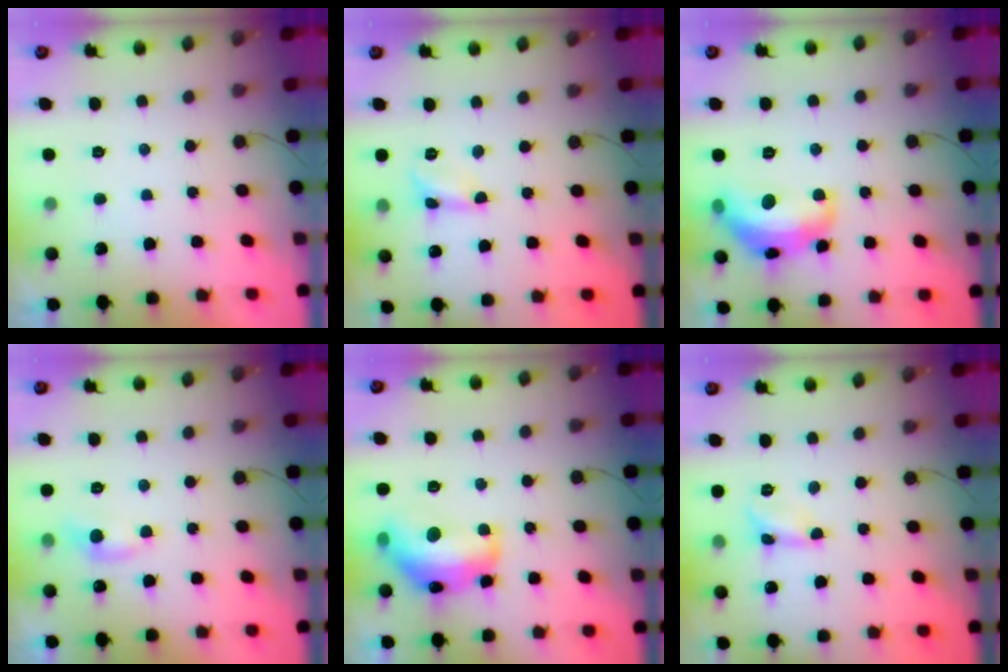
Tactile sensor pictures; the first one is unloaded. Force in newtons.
{"total": 2.6, "press": 2.6, "slide": 0.2}
{"total": 15.7, "press": 15.6, "slide": 0.9}
{"total": 5.1, "press": 5.1, "slide": 0.7}
{"total": 16.3, "press": 16.2, "slide": 1.1}
{"total": 2.6, "press": 2.6, "slide": 0.2}